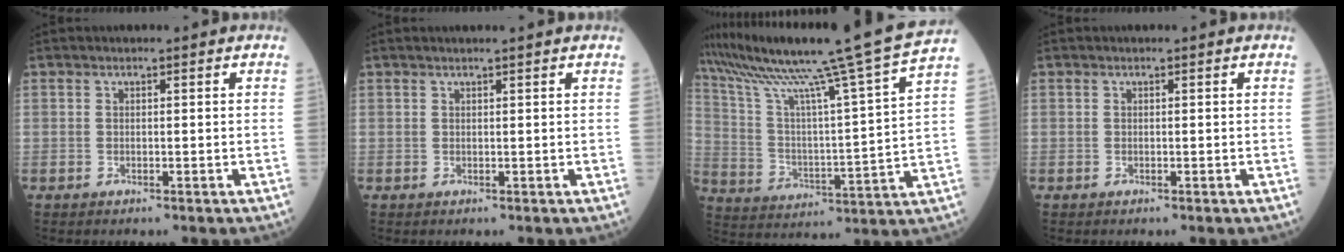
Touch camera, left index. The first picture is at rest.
{"total": 1.8, "force": [1.5, -0.3, 0.8], "torque": [-0.011, 0.008, 0.025]}
{"total": 23.2, "force": [19.1, -2.8, 12.9], "torque": [-0.227, -0.036, 0.291]}
{"total": 0.0}